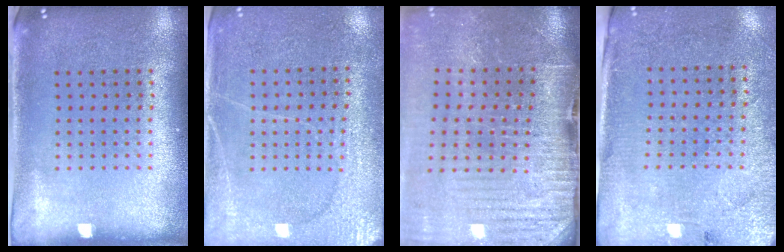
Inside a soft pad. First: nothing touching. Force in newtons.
{"total": 2.8, "press": 2.7, "slide": 0.8}
{"total": 4.2, "press": 3.8, "slide": 1.9}
{"total": 2.7, "press": 2.5, "slide": 1.1}